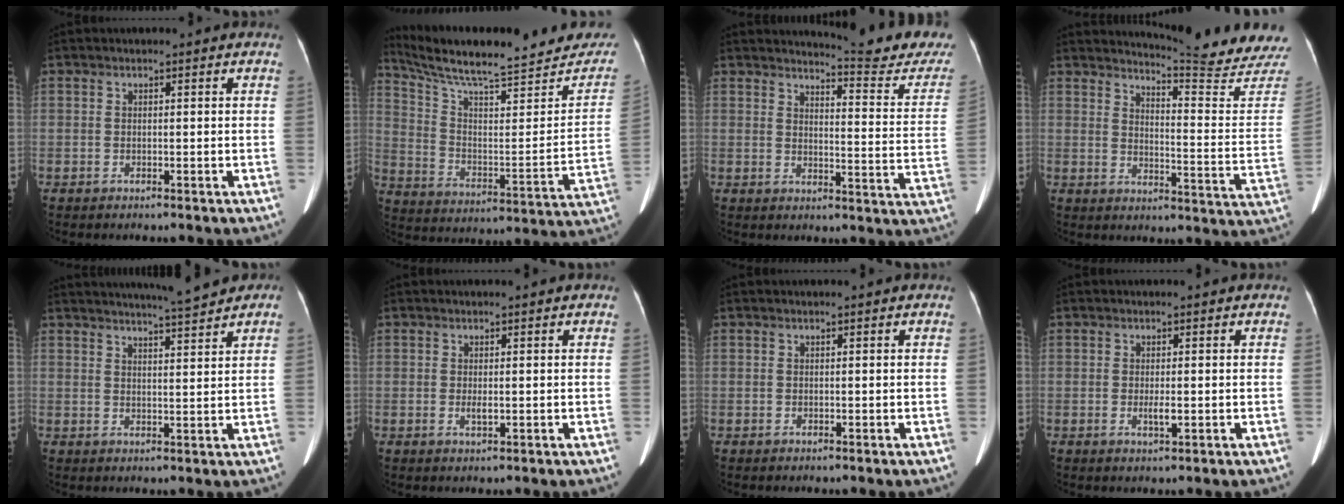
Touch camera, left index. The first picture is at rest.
{"total": 25.8, "force": [22.8, 4.4, 11.2], "torque": [-0.178, -0.042, 0.316]}
{"total": 15.2, "force": [14.9, -0.2, 3.1], "torque": [-0.033, -0.109, 0.159]}
{"total": 18.1, "force": [17.8, -1.1, 3.1], "torque": [-0.044, -0.141, 0.199]}
{"total": 7.5, "force": [6.9, -0.2, 3.1], "torque": [-0.051, 0.008, 0.097]}
{"total": 1.3, "force": [0.2, 0.3, 1.2], "torque": [-0.024, -0.001, 0.005]}
{"total": 0.0}
{"total": 1.6, "force": [-0.1, 0.3, 1.5], "torque": [-0.029, -0.003, 0.000]}